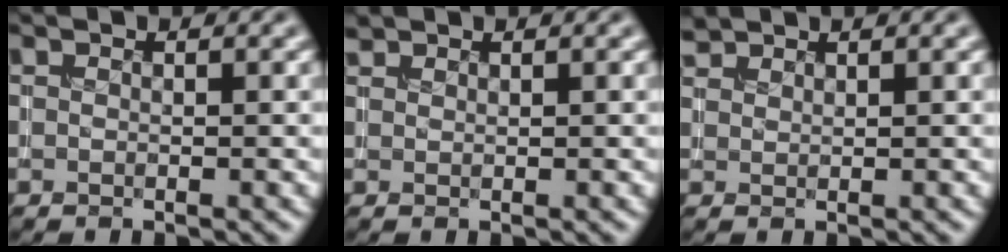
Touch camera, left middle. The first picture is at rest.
{"total": 0.8, "force": [0.8, 0.2, 0.1], "torque": [-0.003, 0.003, 0.021]}
{"total": 1.3, "force": [1.3, 0.3, 0.2], "torque": [-0.005, 0.005, 0.032]}